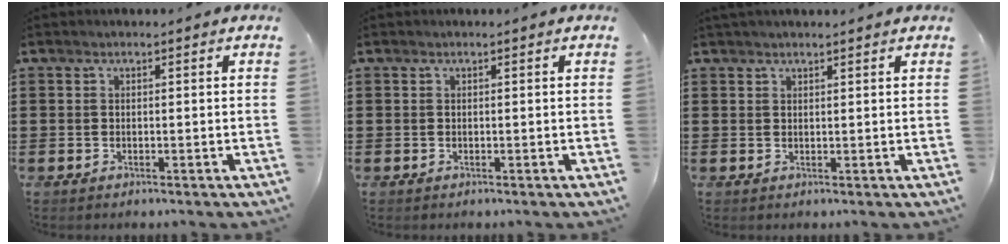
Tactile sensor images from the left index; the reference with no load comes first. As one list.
[{"total": 0.0}, {"total": 1.1, "force": [1.0, 0.1, 0.4], "torque": [-0.009, 0.001, 0.020]}]